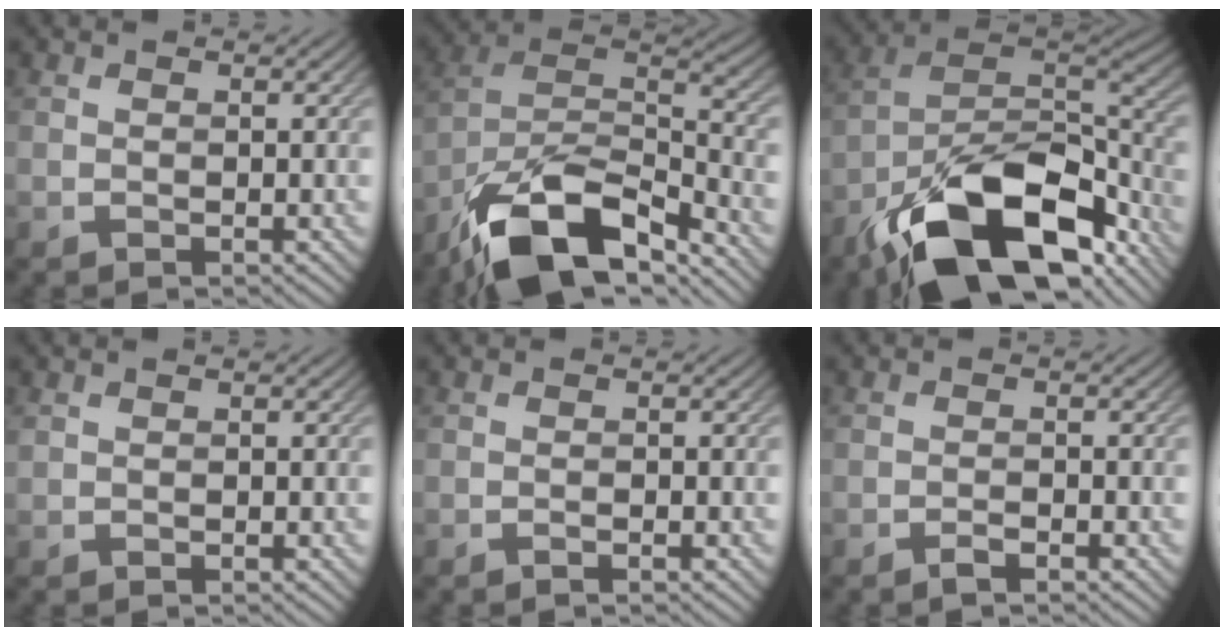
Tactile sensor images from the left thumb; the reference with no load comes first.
{"total": 16.0, "force": [-11.3, 6.2, 9.6], "torque": [-0.207, -0.020, -0.198]}
{"total": 19.4, "force": [-11.9, 9.0, 12.4], "torque": [-0.224, -0.034, -0.200]}
{"total": 0.6, "force": [0.5, 0.3, 0.2], "torque": [-0.006, 0.000, 0.013]}
{"total": 0.6, "force": [-0.4, 0.0, 0.4], "torque": [-0.008, 0.000, -0.007]}
{"total": 1.3, "force": [-0.9, 0.2, 0.8], "torque": [-0.015, 0.001, -0.018]}